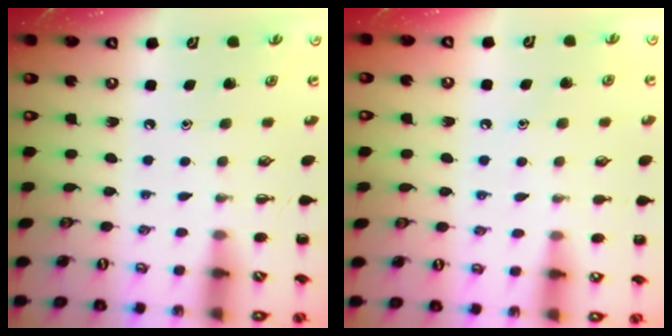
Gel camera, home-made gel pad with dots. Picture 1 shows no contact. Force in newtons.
{"total": 7.5, "press": 7.3, "slide": 1.6}